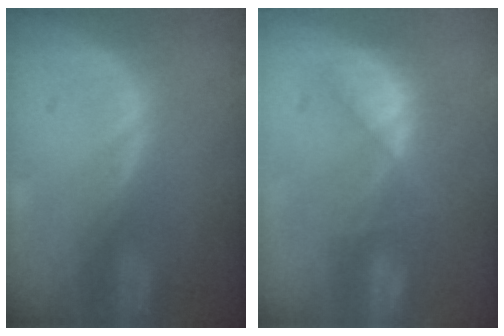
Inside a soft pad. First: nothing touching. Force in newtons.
{"total": 7.9, "press": 6.9, "slide": 3.9}